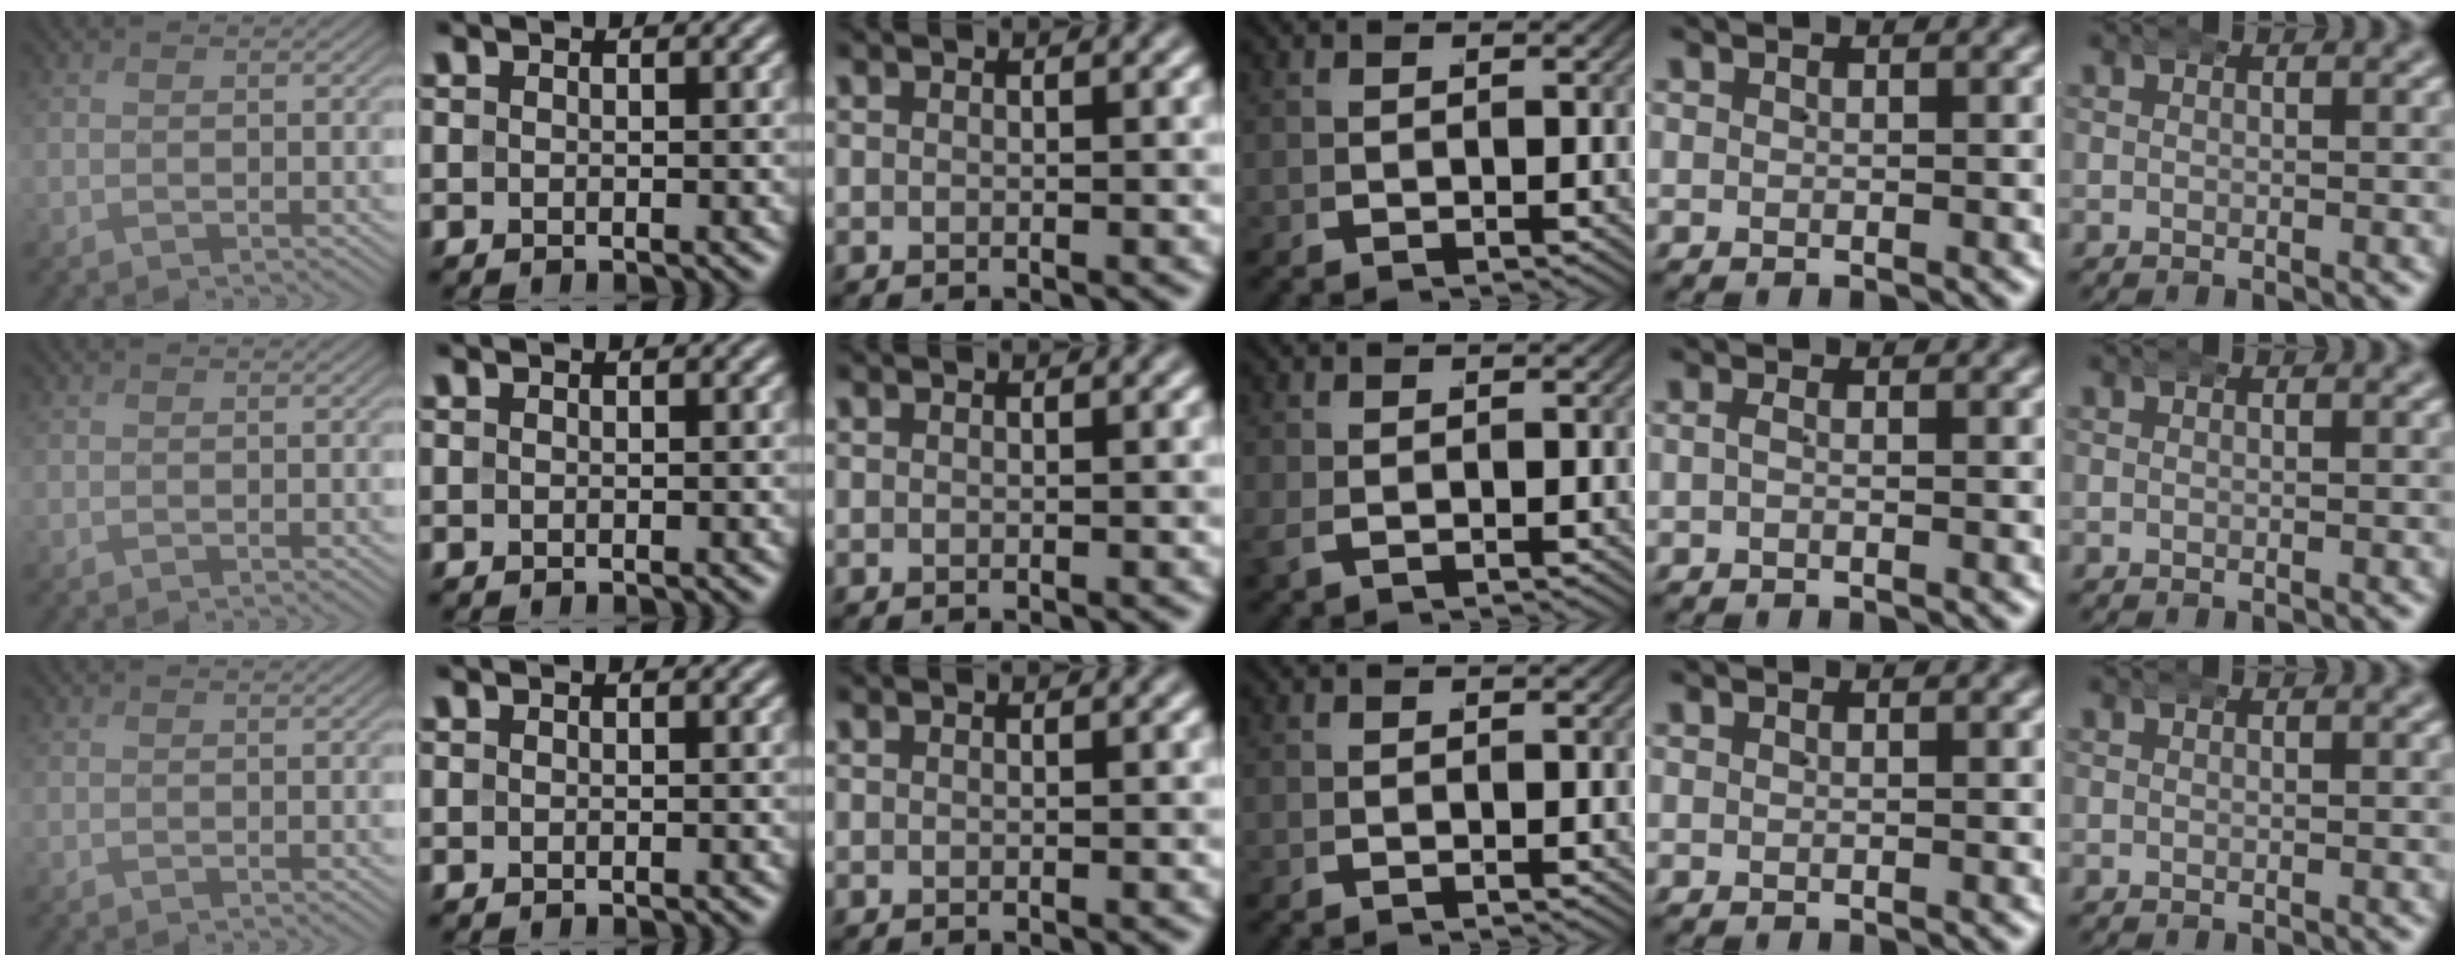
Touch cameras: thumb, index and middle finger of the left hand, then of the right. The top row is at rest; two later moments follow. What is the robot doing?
{"motion": "wrap", "object": "aluminum foil"}